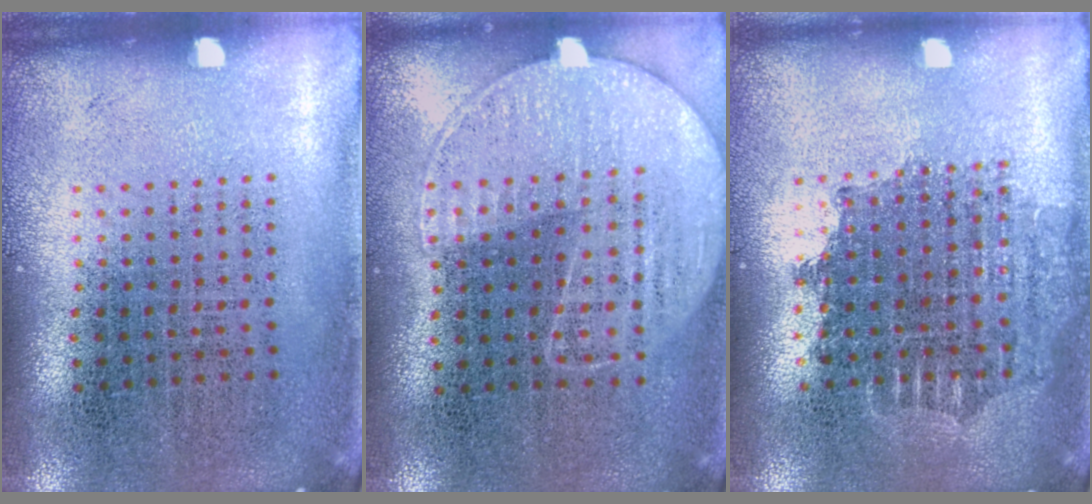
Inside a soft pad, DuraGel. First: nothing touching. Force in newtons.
{"total": 1.3, "press": 1.1, "slide": 0.6}
{"total": 1.6, "press": 1.3, "slide": 0.9}